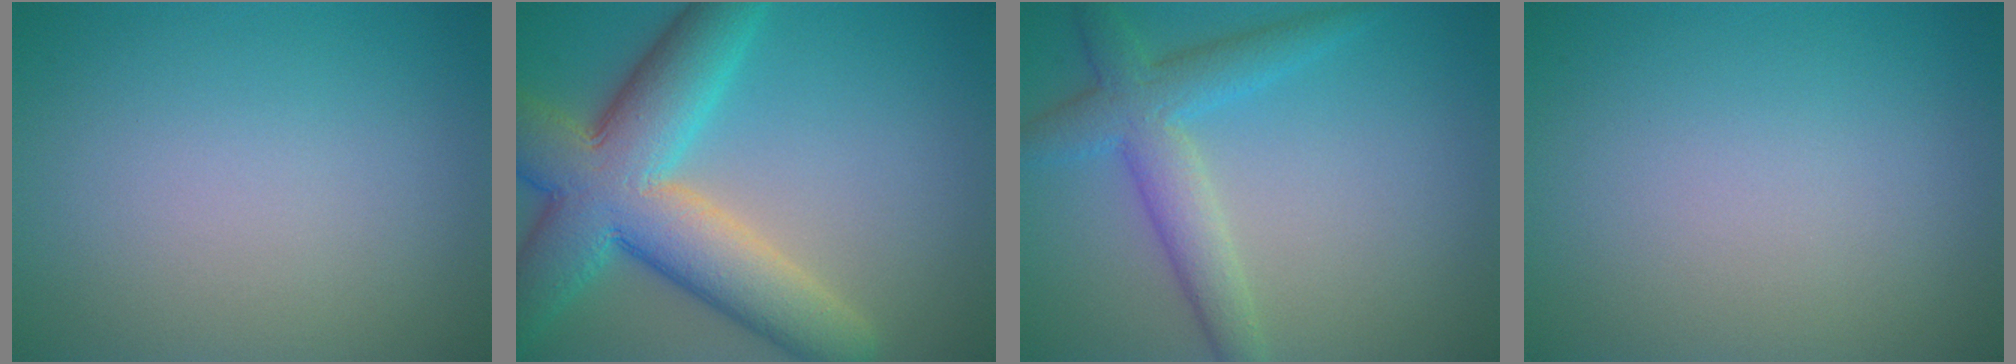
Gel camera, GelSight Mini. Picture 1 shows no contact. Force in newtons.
{"total": 11.0, "press": 10.9, "slide": 0.5}
{"total": 4.5, "press": 4.5, "slide": 0.2}
{"total": 0.0}